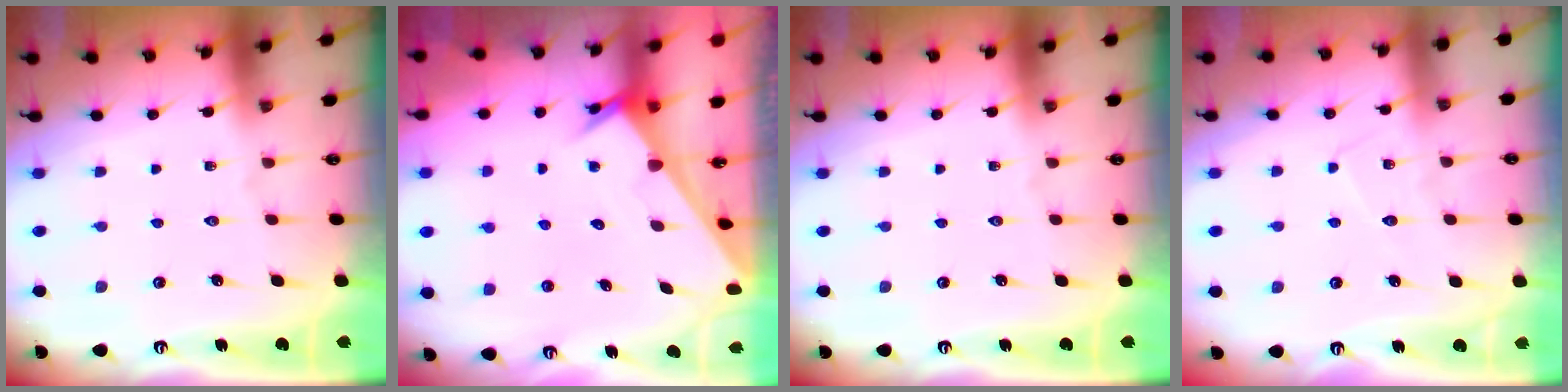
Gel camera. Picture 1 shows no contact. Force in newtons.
{"total": 2.5, "press": 2.5, "slide": 0.1}
{"total": 0.0}
{"total": 5.0, "press": 5.0, "slide": 0.5}